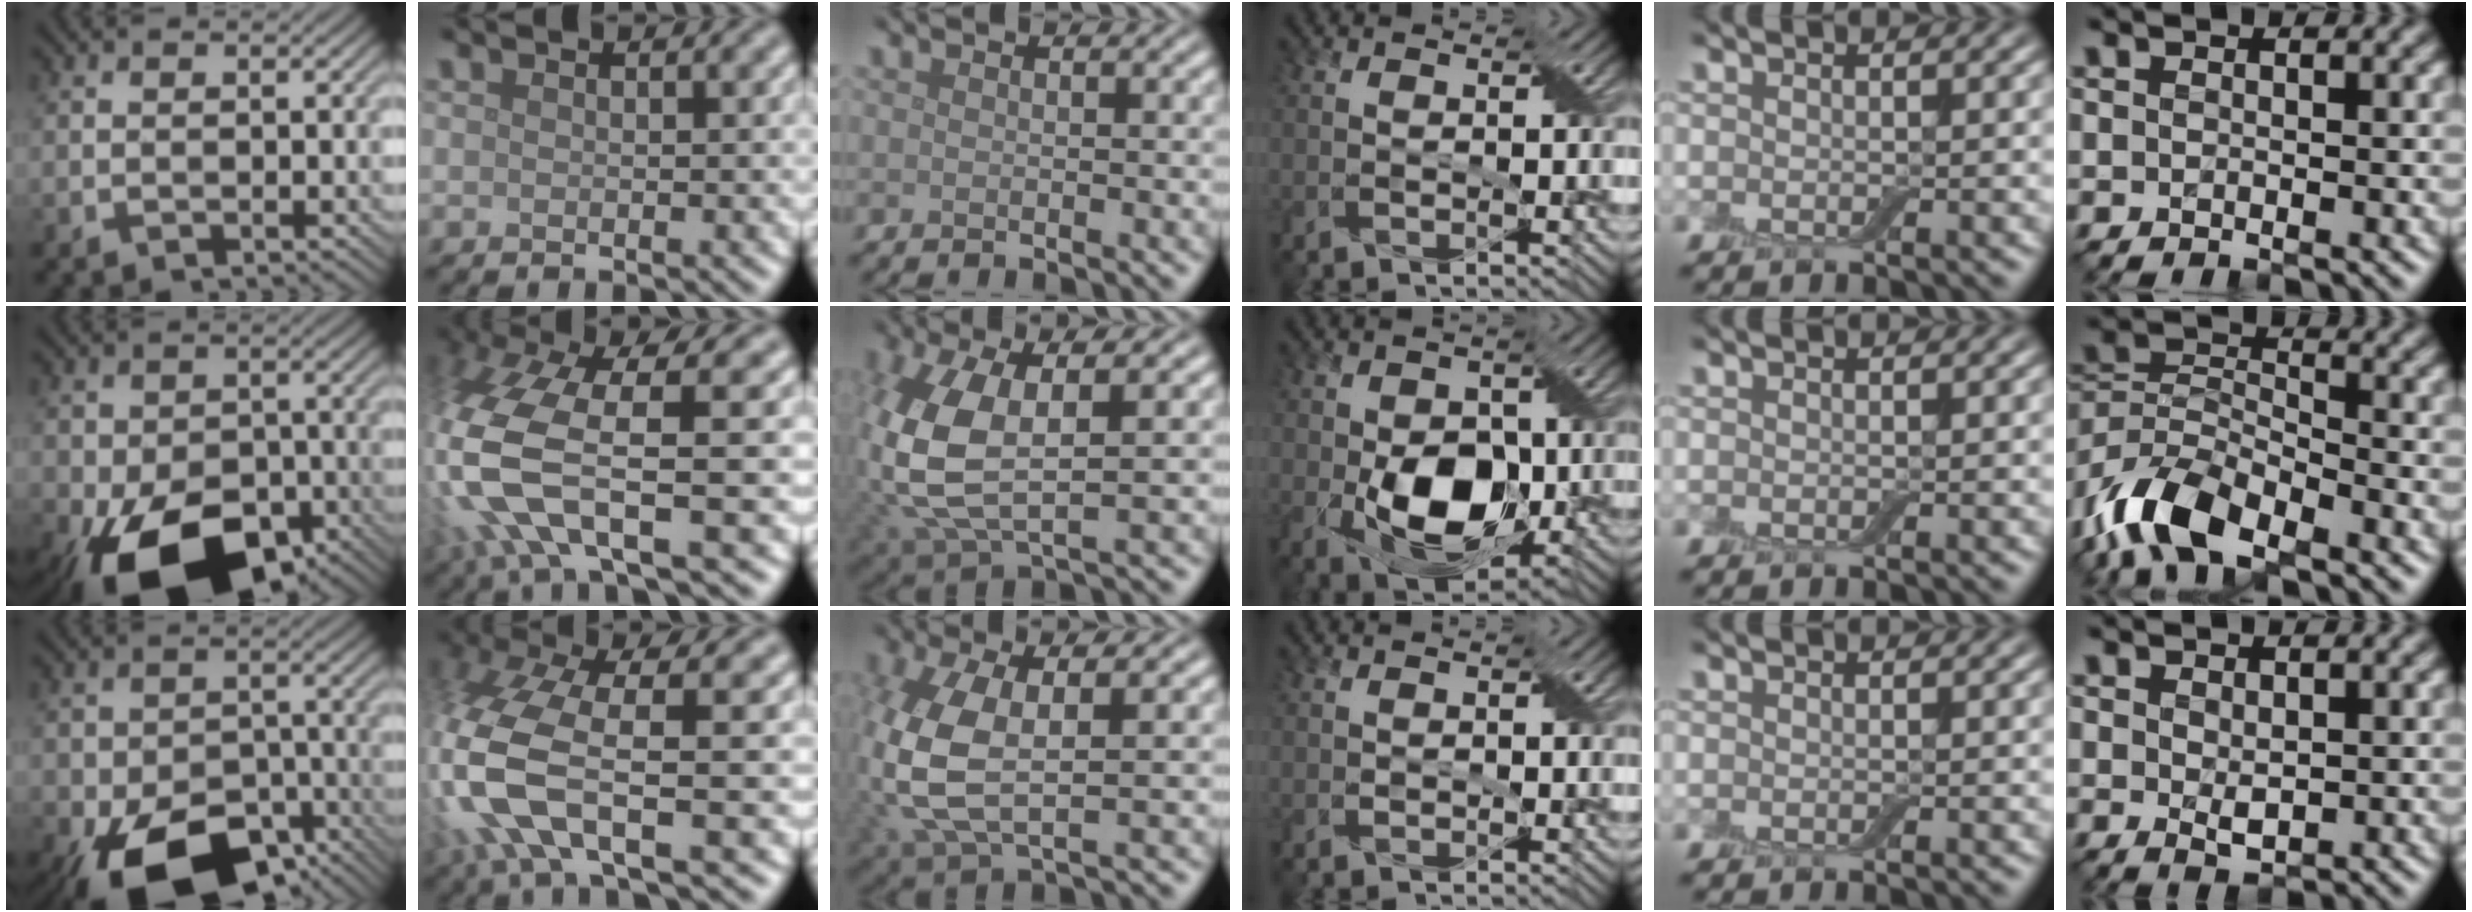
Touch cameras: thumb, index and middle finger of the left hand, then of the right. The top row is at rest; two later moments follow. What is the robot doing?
{"motion": "extract", "object": "airpods case & airpods"}